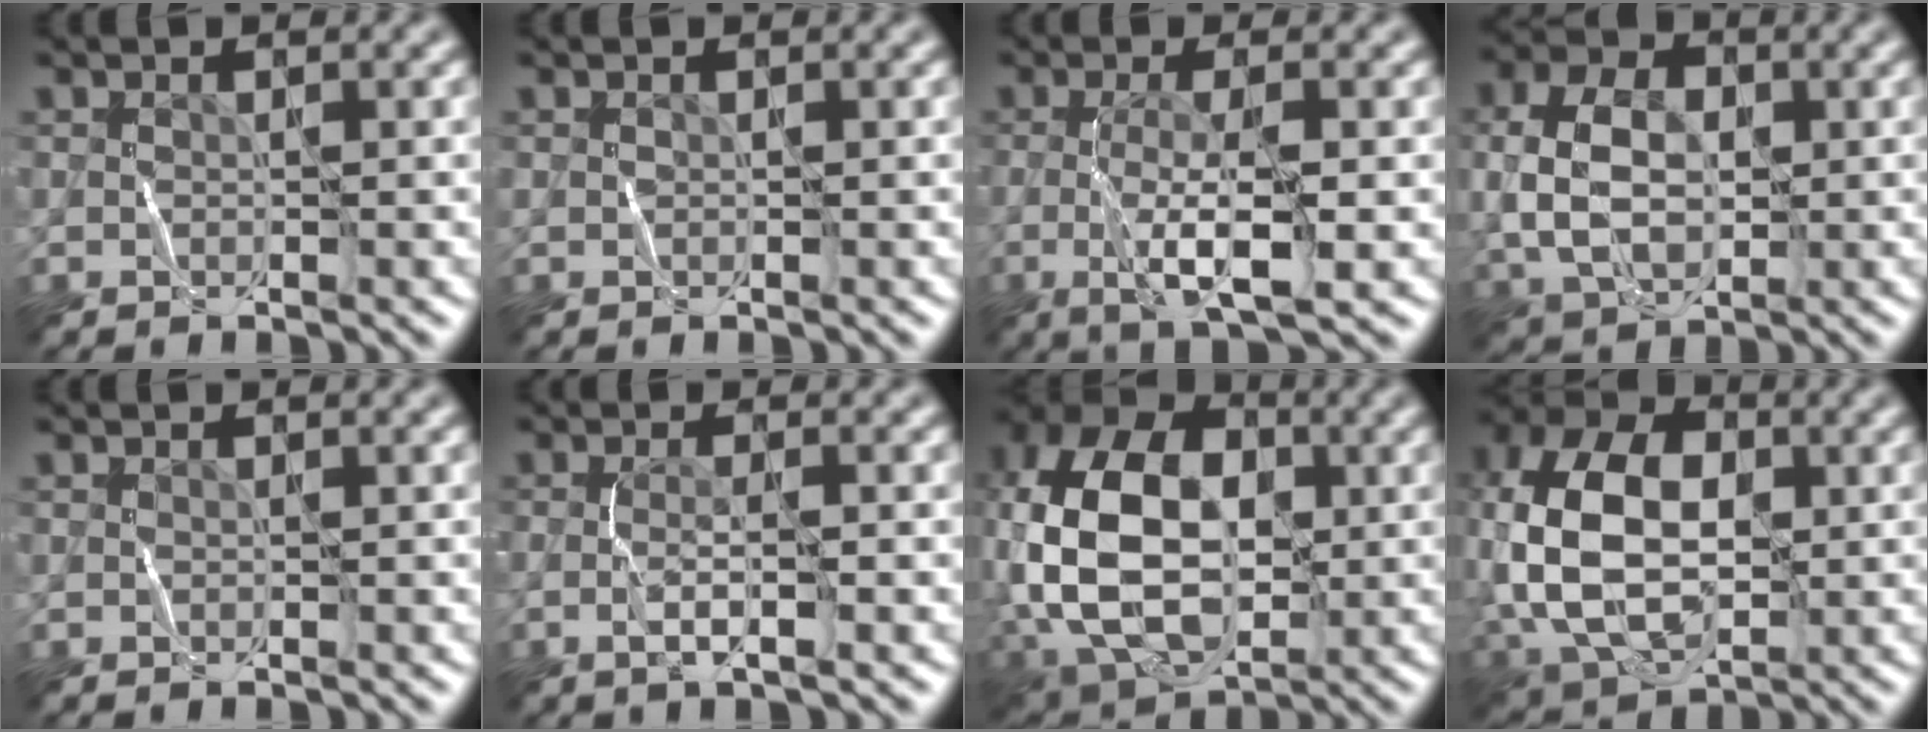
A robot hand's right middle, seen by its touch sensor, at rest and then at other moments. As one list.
[{"total": 0.0}, {"total": 5.2, "force": [-1.4, 1.0, 4.9], "torque": [-0.093, -0.002, -0.027]}, {"total": 6.5, "force": [0.2, 4.5, 4.7], "torque": [-0.110, 0.002, 0.008]}, {"total": 0.0}, {"total": 1.9, "force": [-0.6, 0.2, 1.8], "torque": [-0.034, 0.003, -0.017]}, {"total": 15.2, "force": [-0.4, 10.3, 11.2], "torque": [-0.239, 0.012, -0.015]}, {"total": 13.2, "force": [0.1, 8.9, 9.7], "torque": [-0.222, 0.001, 0.007]}]